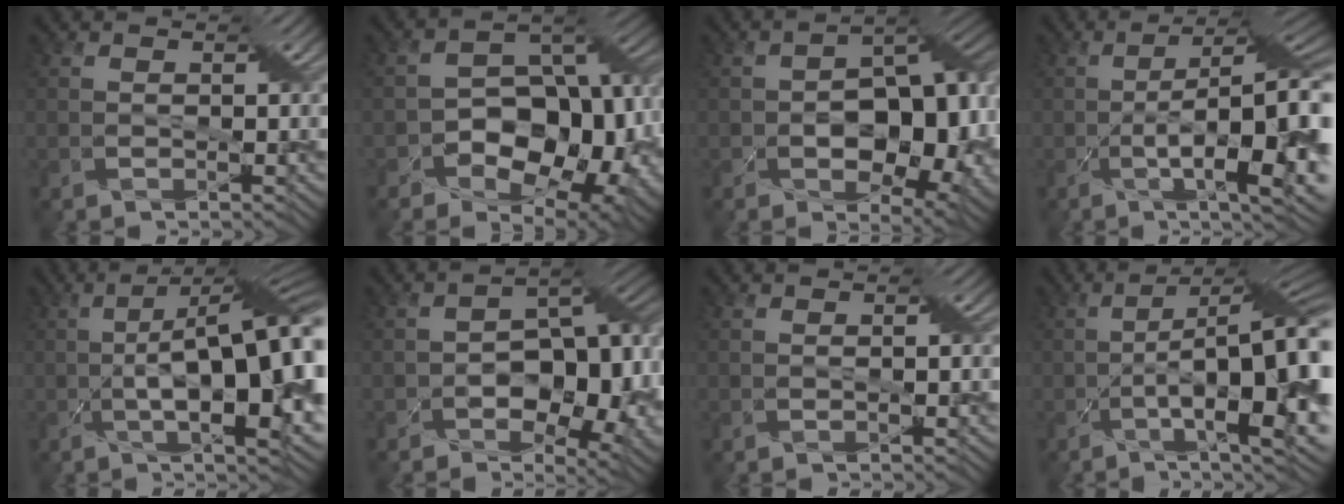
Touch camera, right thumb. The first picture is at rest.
{"total": 14.2, "force": [-4.1, 9.4, 9.9], "torque": [-0.133, -0.015, -0.070]}
{"total": 12.6, "force": [-2.1, 7.8, 9.8], "torque": [-0.120, -0.013, -0.024]}
{"total": 16.1, "force": [-2.5, 5.1, 15.1], "torque": [-0.222, -0.011, -0.030]}
{"total": 16.3, "force": [-1.2, 4.9, 15.5], "torque": [-0.241, 0.008, -0.018]}
{"total": 11.6, "force": [-2.8, 7.1, 8.7], "torque": [-0.106, -0.010, -0.042]}
{"total": 1.2, "force": [0.0, 0.0, 1.2], "torque": [-0.021, 0.002, 0.000]}
{"total": 16.9, "force": [-2.8, 5.3, 15.8], "torque": [-0.235, -0.010, -0.037]}